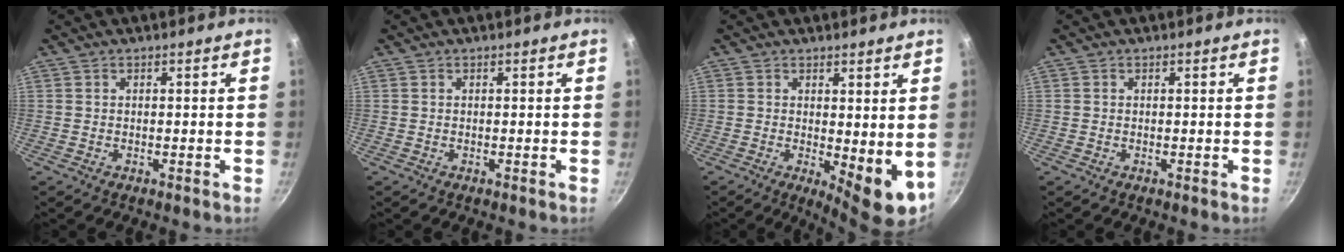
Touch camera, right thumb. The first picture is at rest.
{"total": 0.0}
{"total": 7.5, "force": [0.8, 2.9, 6.9], "torque": [-0.082, -0.017, 0.018]}
{"total": 0.0}